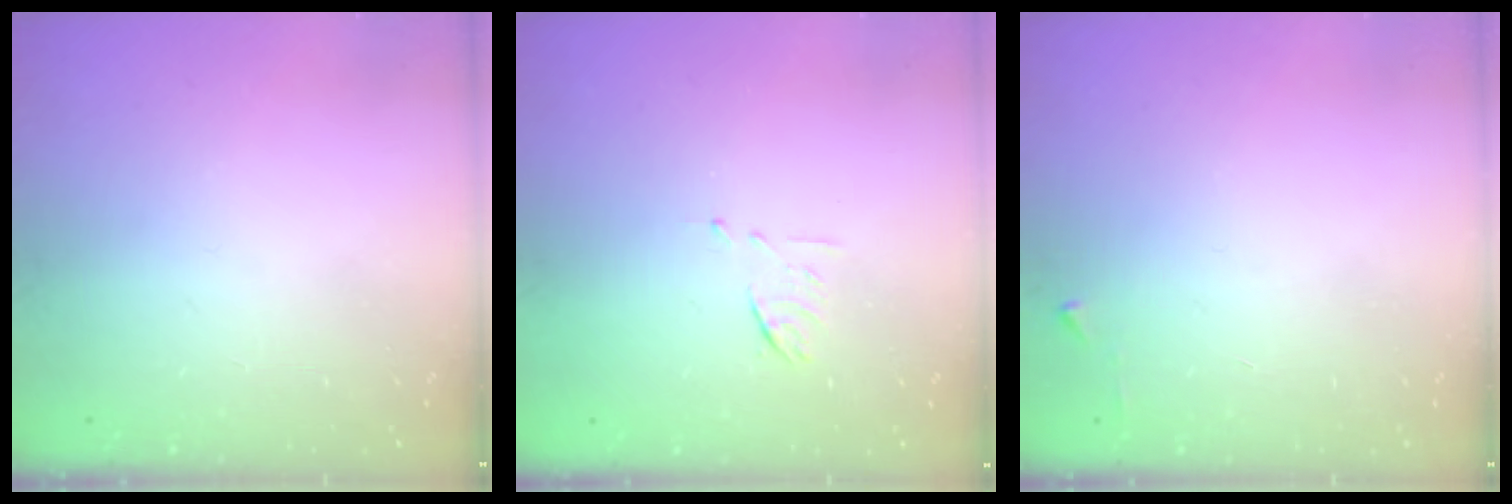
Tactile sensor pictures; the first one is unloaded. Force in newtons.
{"total": 6.1, "press": 6.0, "slide": 1.1}
{"total": 2.4, "press": 2.4, "slide": 0.3}